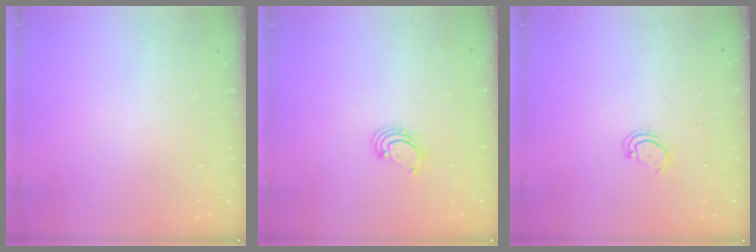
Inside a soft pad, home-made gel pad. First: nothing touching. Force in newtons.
{"total": 2.8, "press": 2.8, "slide": 0.3}
{"total": 4.1, "press": 4.0, "slide": 0.4}